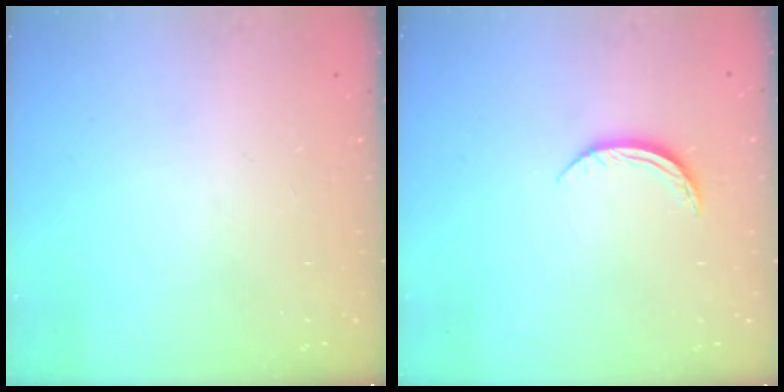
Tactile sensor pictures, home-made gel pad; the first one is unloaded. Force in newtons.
{"total": 6.1, "press": 6.1, "slide": 0.5}